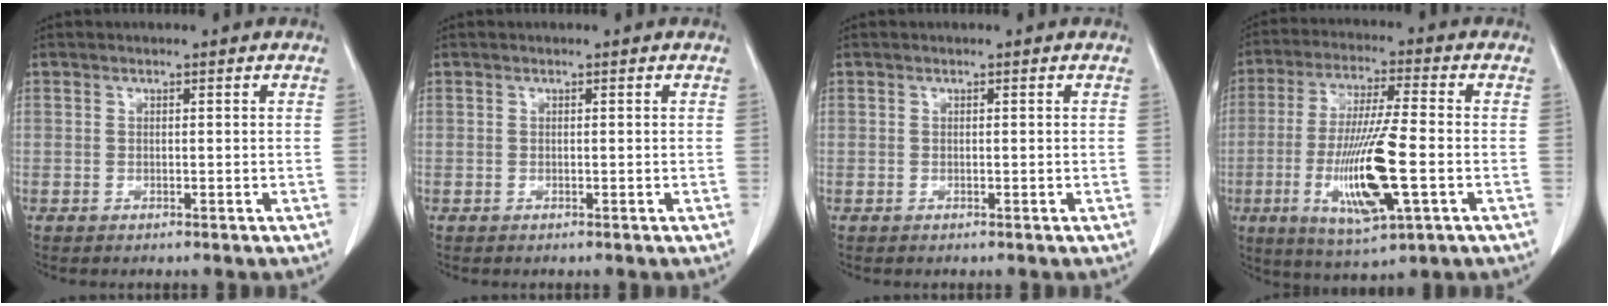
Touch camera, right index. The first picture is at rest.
{"total": 0.0}
{"total": 0.0}
{"total": 14.6, "force": [-3.6, 1.8, 14.0], "torque": [-0.277, -0.021, -0.062]}